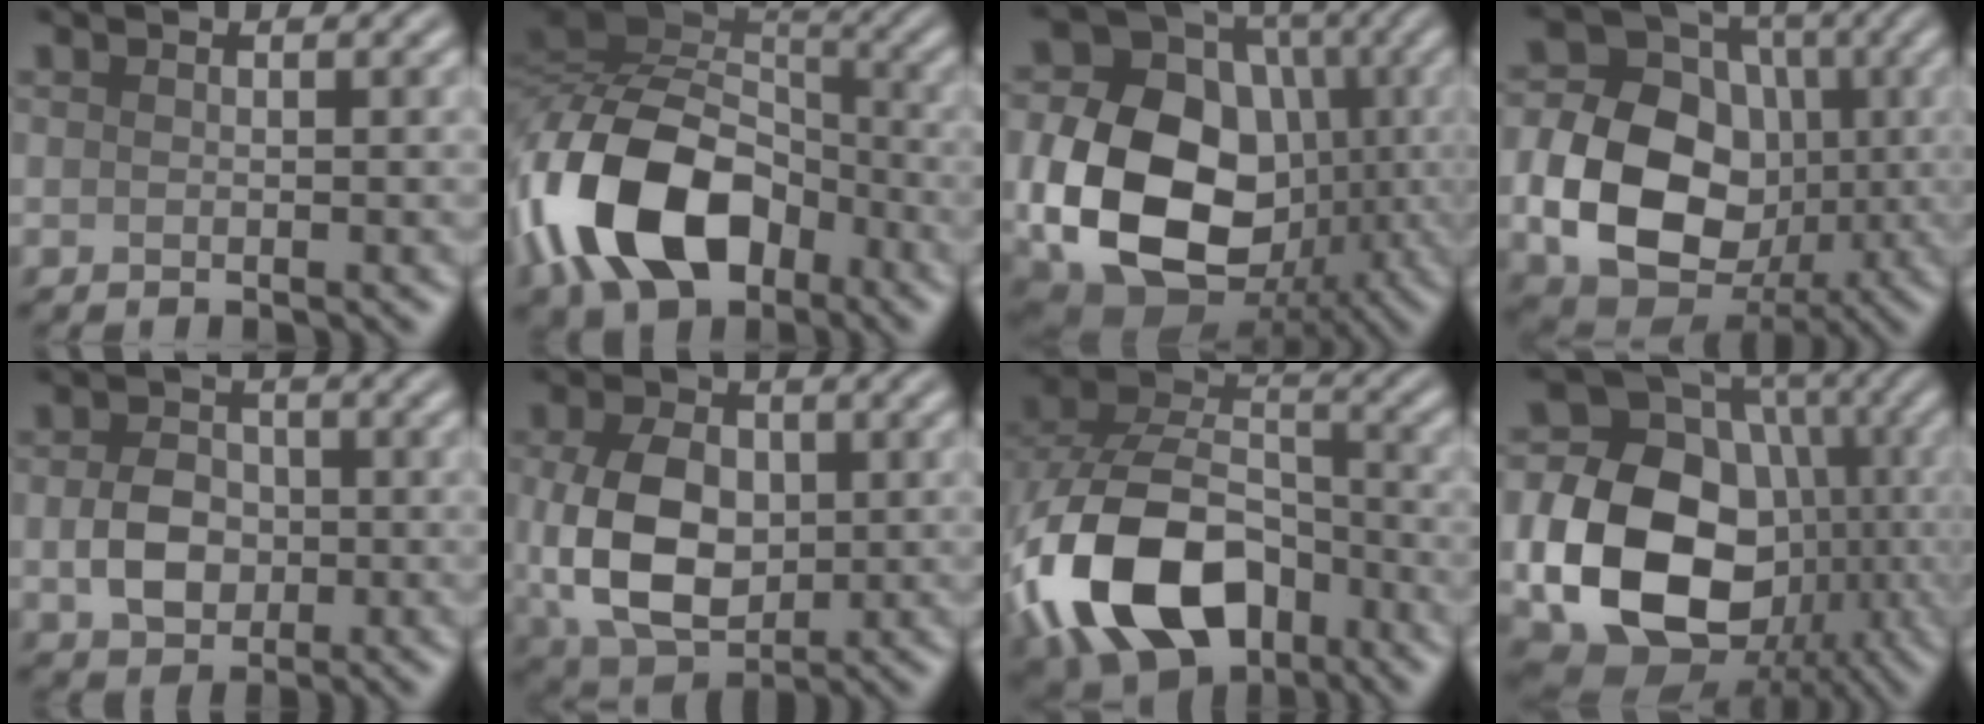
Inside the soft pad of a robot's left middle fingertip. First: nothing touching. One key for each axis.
{"total": 14.1, "fx": -5.2, "fy": 9.0, "fz": 9.6, "tx": -0.214, "ty": -0.001, "tz": -0.110}
{"total": 15.3, "fx": -2.0, "fy": 11.9, "fz": 9.3, "tx": -0.173, "ty": -0.022, "tz": -0.028}
{"total": 12.7, "fx": -1.6, "fy": 10.1, "fz": 7.6, "tx": -0.139, "ty": -0.008, "tz": -0.039}
{"total": 3.8, "fx": -0.5, "fy": 2.9, "fz": 2.3, "tx": -0.045, "ty": 0.004, "tz": -0.011}
{"total": 8.5, "fx": 0.1, "fy": 6.0, "fz": 6.1, "tx": -0.140, "ty": -0.007, "tz": 0.005}
{"total": 14.9, "fx": -5.8, "fy": 10.0, "fz": 9.5, "tx": -0.211, "ty": -0.020, "tz": -0.105}
{"total": 17.4, "fx": -2.8, "fy": 14.0, "fz": 9.9, "tx": -0.175, "ty": -0.037, "tz": -0.044}